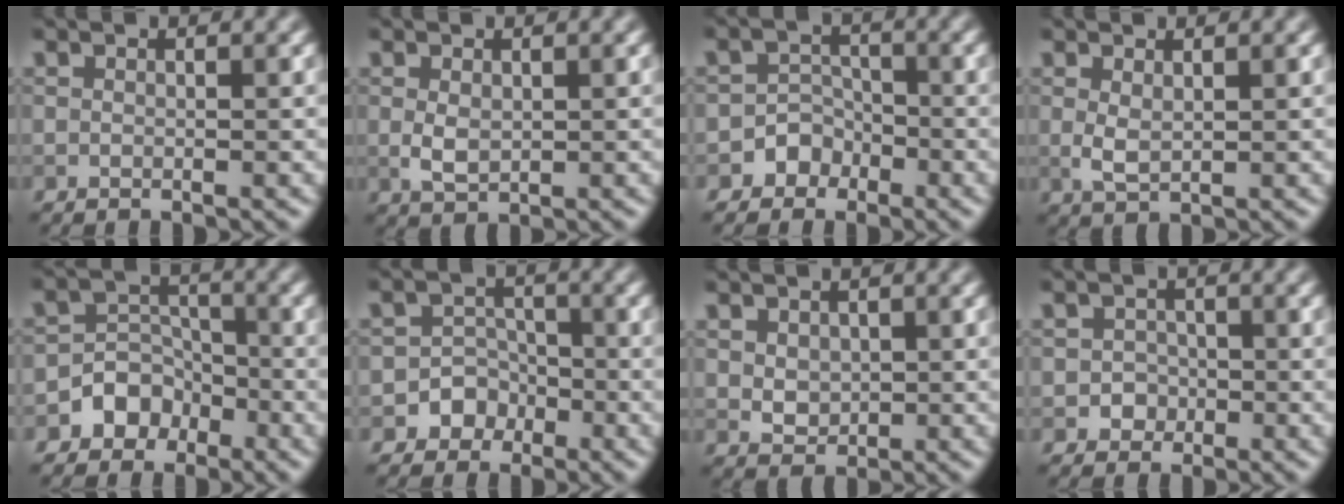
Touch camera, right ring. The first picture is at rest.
{"total": 1.9, "force": [0.2, 1.3, 1.4], "torque": [-0.031, -0.001, 0.006]}
{"total": 2.7, "force": [-1.6, 2.2, 0.2], "torque": [0.031, 0.014, -0.039]}
{"total": 1.7, "force": [0.5, 0.8, 1.4], "torque": [-0.031, -0.002, 0.013]}
{"total": 4.0, "force": [-2.3, 3.1, 0.7], "torque": [0.018, 0.015, -0.051]}
{"total": 3.4, "force": [-1.8, 2.8, 0.3], "torque": [0.033, 0.011, -0.042]}
{"total": 1.9, "force": [0.4, 1.6, 1.0], "torque": [-0.020, -0.004, 0.012]}
{"total": 1.6, "force": [-0.5, 1.5, 0.3], "torque": [0.009, 0.002, -0.009]}